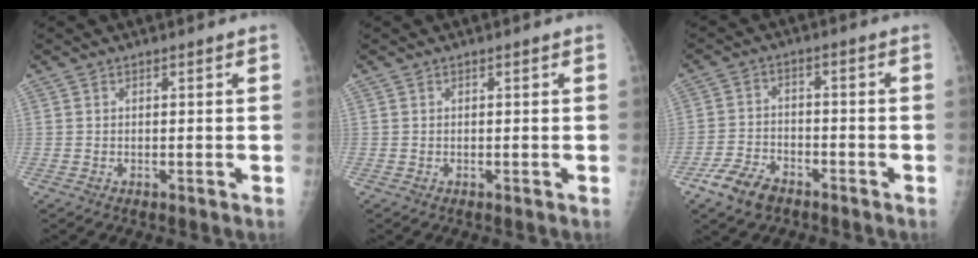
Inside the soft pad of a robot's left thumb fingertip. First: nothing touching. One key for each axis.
{"total": 0.0}
{"total": 7.2, "fx": -4.9, "fy": 4.0, "fz": 3.5, "tx": -0.065, "ty": 0.019, "tz": -0.092}